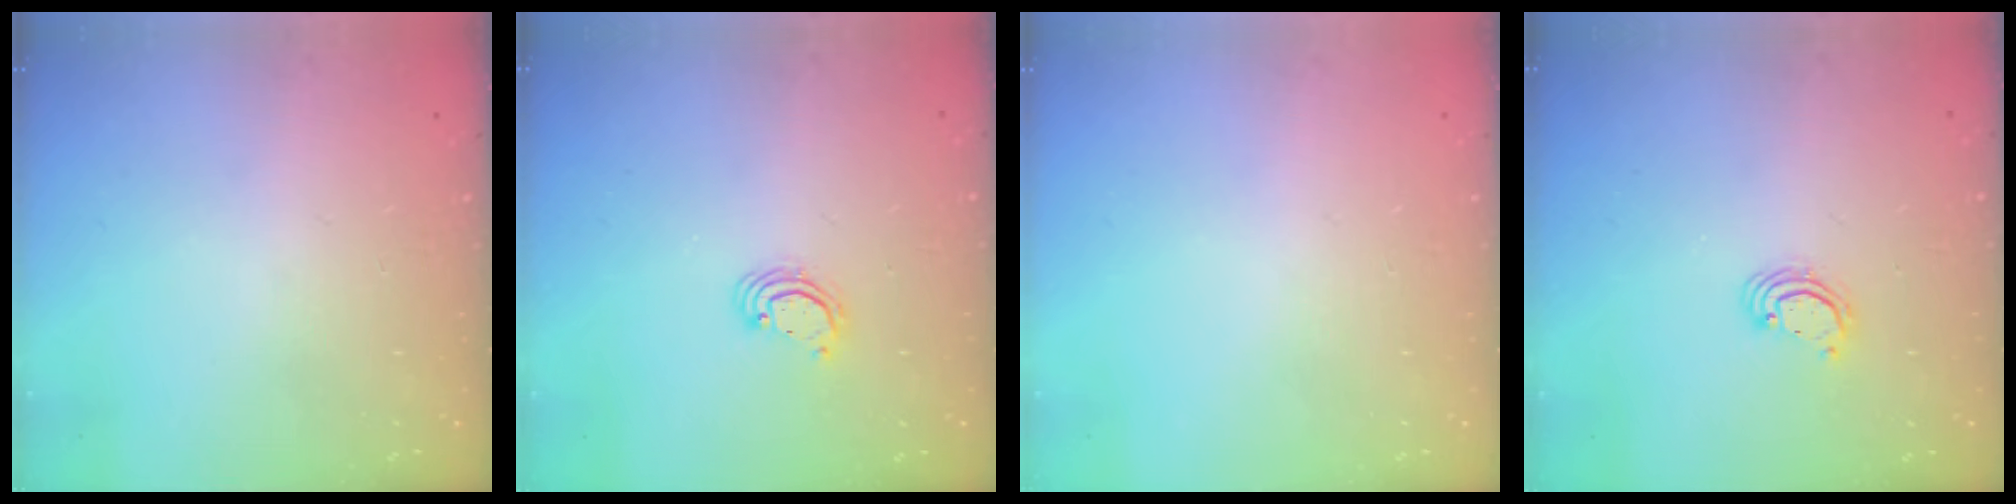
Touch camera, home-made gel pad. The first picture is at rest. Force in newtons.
{"total": 2.4, "press": 2.4, "slide": 0.1}
{"total": 0.0}
{"total": 2.4, "press": 2.4, "slide": 0.1}